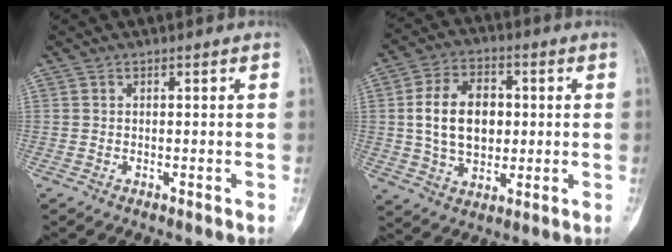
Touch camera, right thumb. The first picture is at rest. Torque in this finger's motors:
{"motor_torque": [1.71, 1.63, 0.64, -0.37, 0.44]}